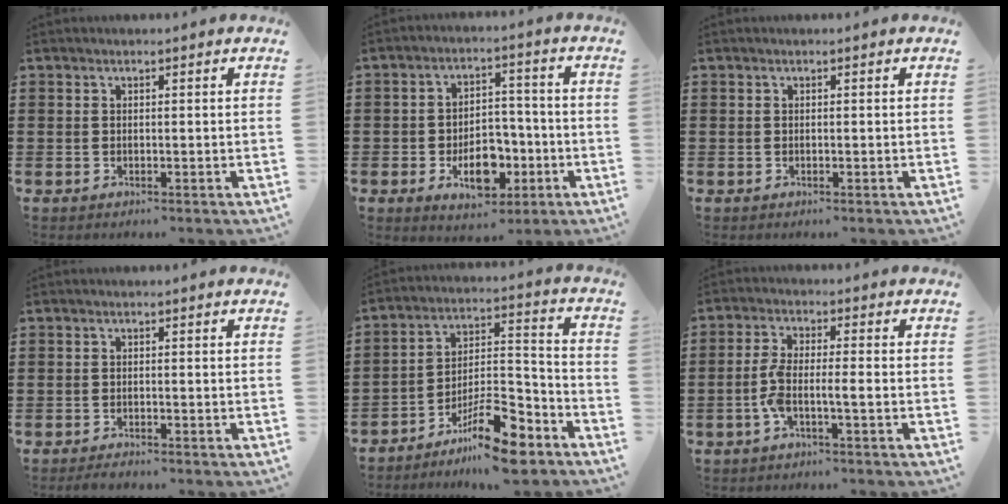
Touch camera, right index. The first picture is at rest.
{"total": 9.0, "force": [-3.1, 5.6, 6.3], "torque": [-0.091, 0.005, -0.055]}
{"total": 0.0}
{"total": 0.9, "force": [-0.9, 0.1, 0.2], "torque": [-0.004, -0.002, -0.016]}
{"total": 12.7, "force": [-9.3, 3.8, 7.7], "torque": [-0.119, 0.048, -0.167]}
{"total": 4.7, "force": [-1.8, 0.7, 4.3], "torque": [-0.102, -0.011, -0.041]}